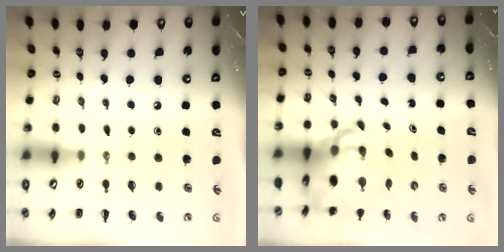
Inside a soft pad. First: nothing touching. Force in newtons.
{"total": 9.4, "press": 9.0, "slide": 2.7}